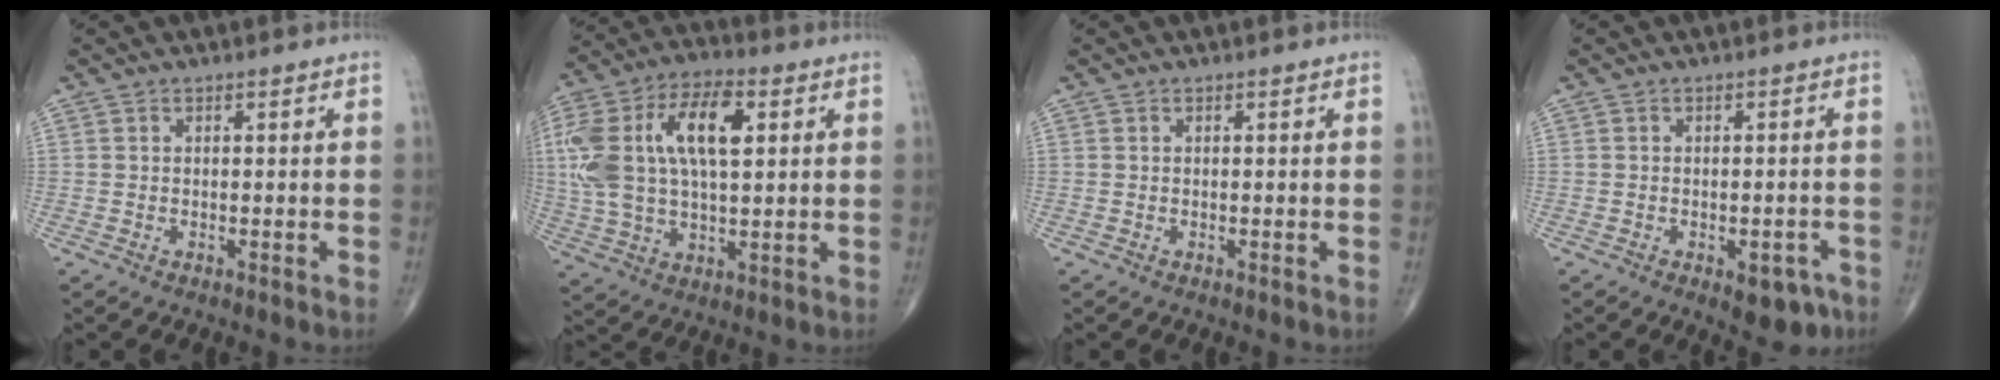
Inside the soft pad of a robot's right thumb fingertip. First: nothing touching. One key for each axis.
{"total": 20.9, "fx": 4.7, "fy": 10.5, "fz": 17.5, "tx": -0.362, "ty": 0.020, "tz": 0.079}
{"total": 0.0}
{"total": 6.3, "fx": -3.4, "fy": 3.3, "fz": 4.1, "tx": -0.028, "ty": 0.021, "tz": -0.036}